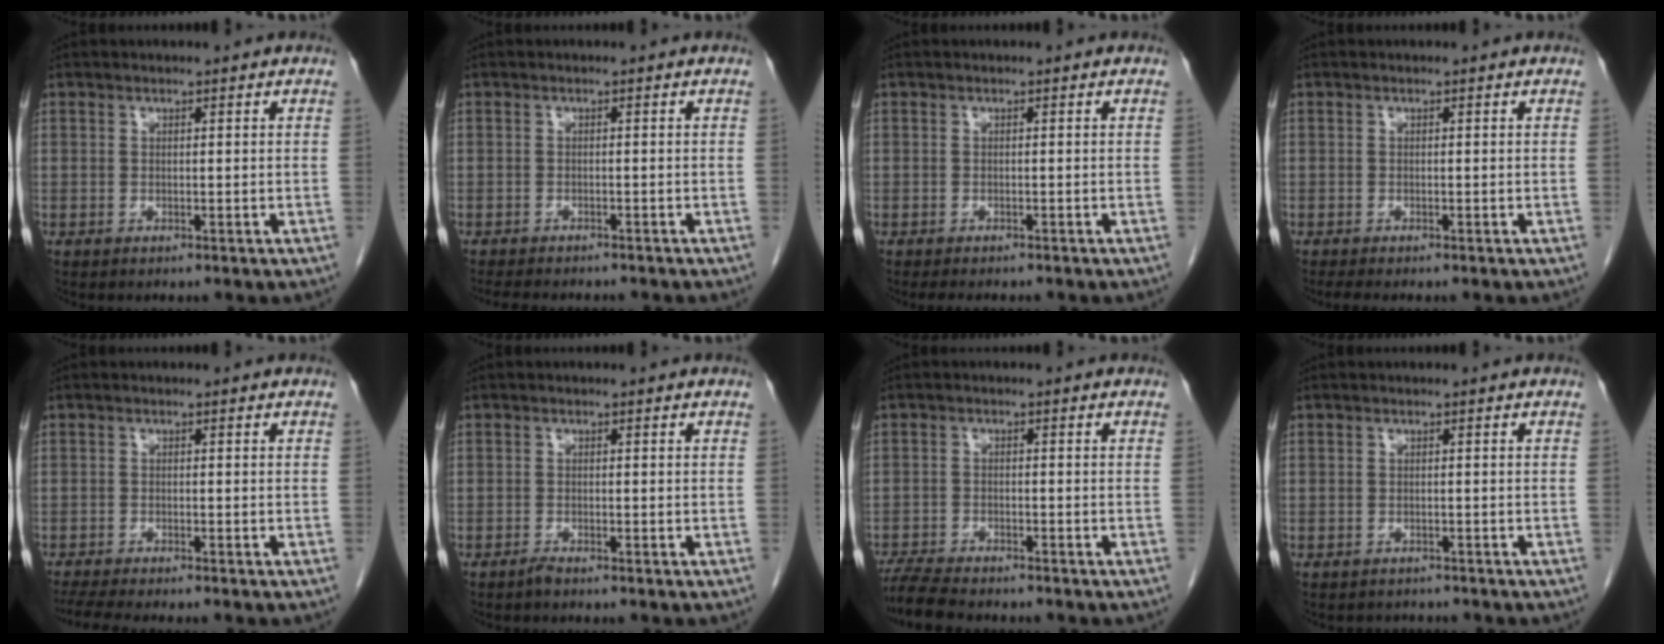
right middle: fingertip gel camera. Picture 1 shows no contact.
{"total": 8.3, "force": [-7.4, 1.9, 3.4], "torque": [-0.047, -0.006, -0.099]}
{"total": 4.2, "force": [-3.6, 1.0, 1.9], "torque": [-0.024, -0.009, -0.047]}
{"total": 2.0, "force": [-1.6, 0.1, 1.1], "torque": [-0.021, -0.008, -0.023]}
{"total": 6.1, "force": [-5.3, 0.0, 3.0], "torque": [-0.047, -0.013, -0.087]}
{"total": 0.9, "force": [-0.9, 0.0, 0.4], "torque": [-0.010, -0.001, -0.015]}
{"total": 7.3, "force": [-6.6, 0.9, 3.0], "torque": [-0.052, -0.018, -0.112]}
{"total": 2.0, "force": [-1.8, 0.8, -0.2], "torque": [-0.004, -0.004, -0.029]}